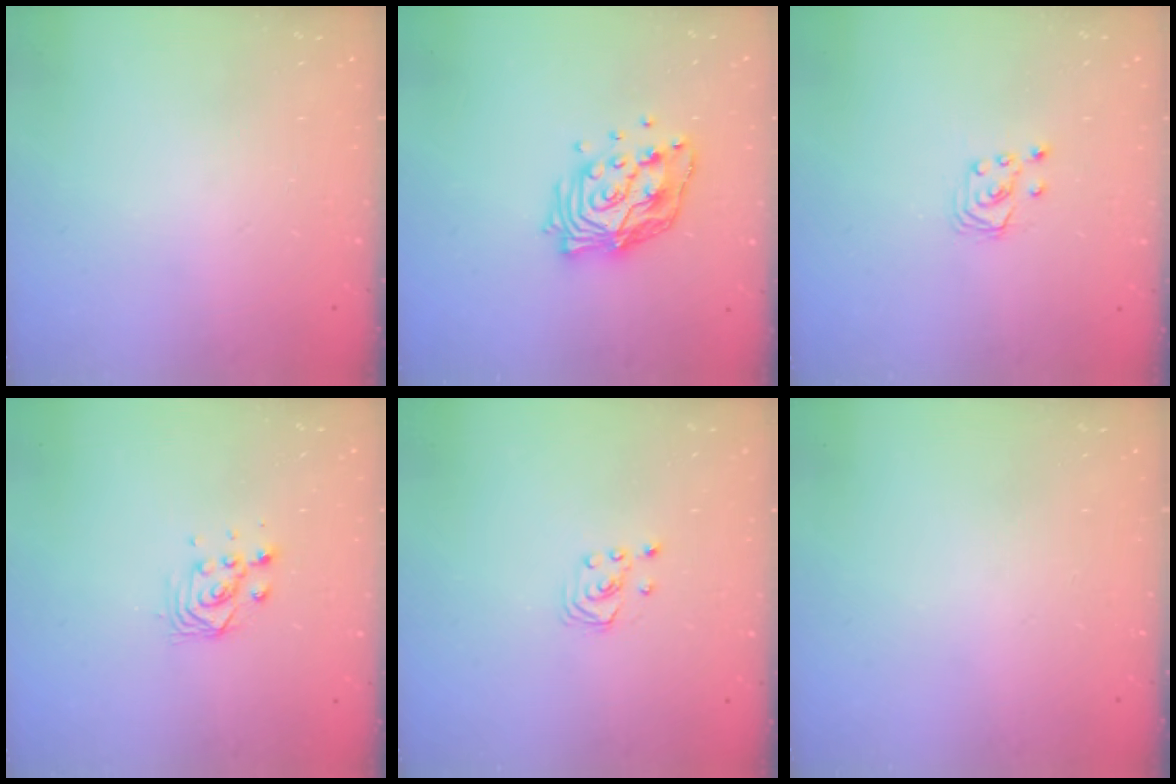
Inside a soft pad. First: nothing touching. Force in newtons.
{"total": 14.3, "press": 14.2, "slide": 1.4}
{"total": 2.6, "press": 2.6, "slide": 0.3}
{"total": 2.9, "press": 2.8, "slide": 0.8}
{"total": 1.8, "press": 1.8, "slide": 0.2}
{"total": 0.0}